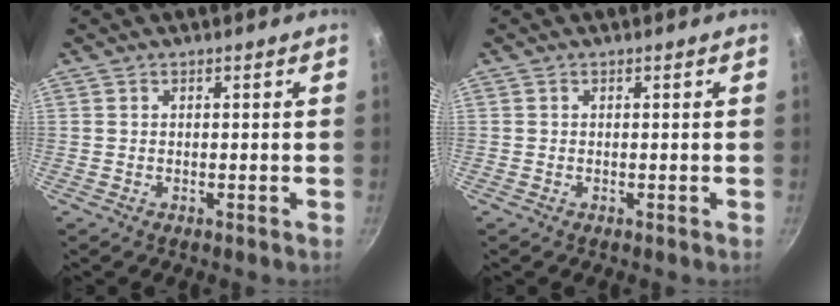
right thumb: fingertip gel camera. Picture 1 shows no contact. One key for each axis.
{"total": 0.0}